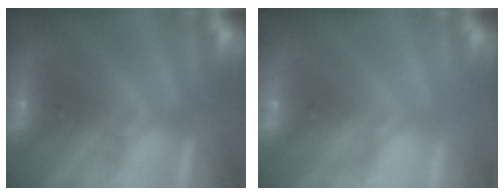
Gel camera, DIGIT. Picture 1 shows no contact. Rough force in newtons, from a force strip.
{"total": 4.6}